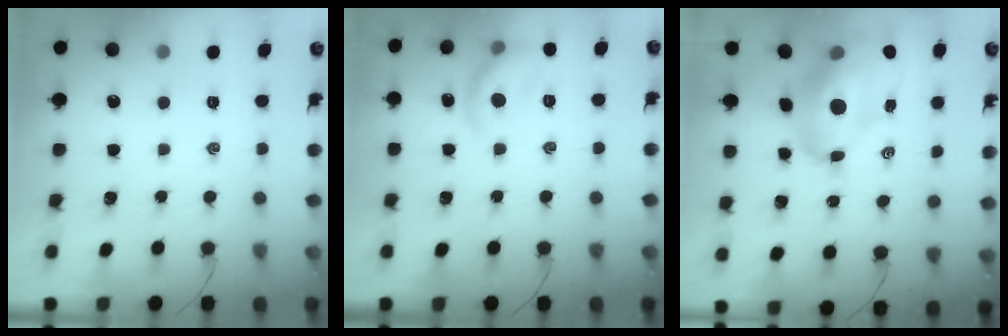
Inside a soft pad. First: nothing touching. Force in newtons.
{"total": 11.0, "press": 11.0, "slide": 0.1}
{"total": 15.1, "press": 14.5, "slide": 3.9}